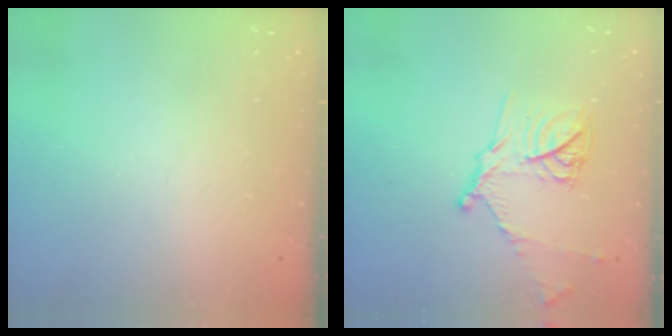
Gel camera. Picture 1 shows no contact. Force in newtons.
{"total": 13.6, "press": 13.6, "slide": 1.1}